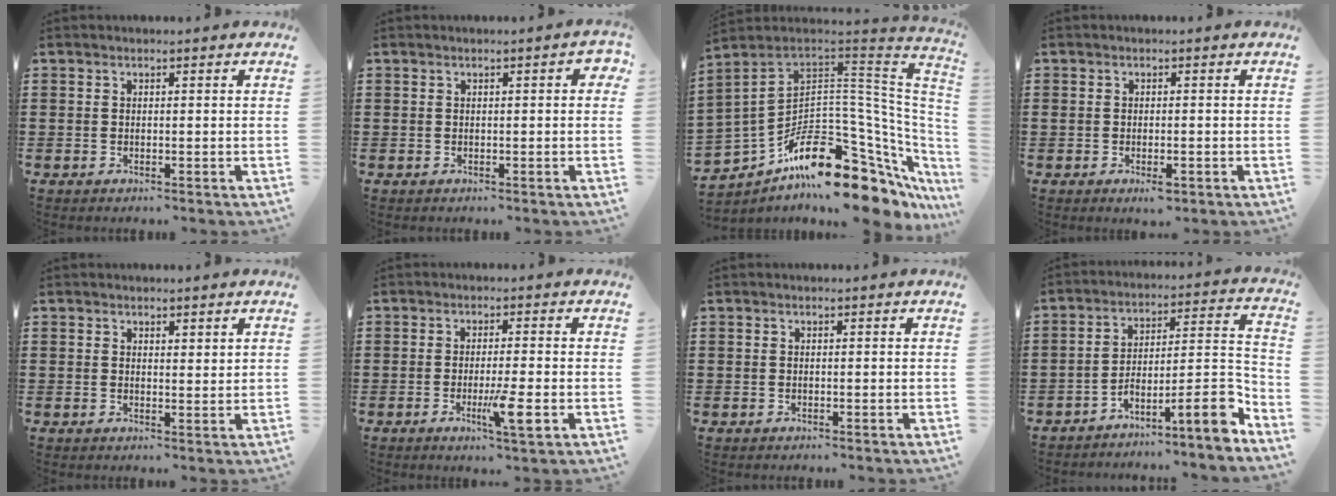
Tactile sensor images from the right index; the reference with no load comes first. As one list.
[{"total": 1.0, "force": [0.1, 0.3, 0.9], "torque": [-0.018, 0.003, 0.001]}, {"total": 17.1, "force": [-10.6, 6.6, 11.7], "torque": [-0.210, 0.010, -0.185]}, {"total": 1.7, "force": [-0.7, 0.7, 1.3], "torque": [-0.025, -0.001, -0.013]}, {"total": 1.5, "force": [1.4, 0.5, 0.1], "torque": [-0.004, 0.003, 0.027]}, {"total": 5.7, "force": [-2.0, 0.4, 5.3], "torque": [-0.100, -0.019, -0.036]}, {"total": 0.0}, {"total": 8.8, "force": [-5.8, 0.9, 6.5], "torque": [-0.096, -0.008, -0.112]}]